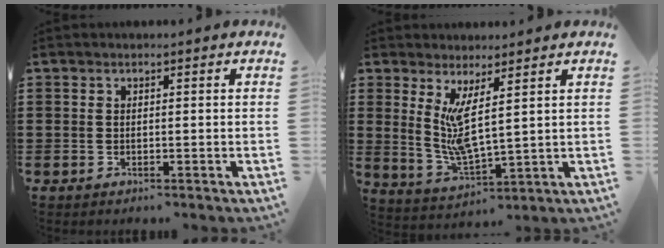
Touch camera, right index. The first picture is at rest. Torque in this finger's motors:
{"motor_torque": [0.41, 0.35, 0.47, 0.13]}